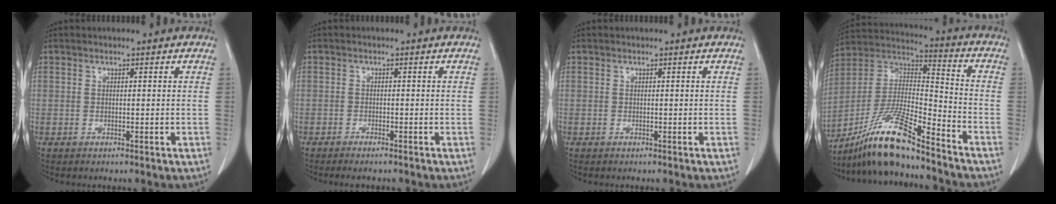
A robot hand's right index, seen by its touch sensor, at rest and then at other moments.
{"total": 2.0, "force": [-1.7, 0.3, 1.0], "torque": [-0.011, -0.002, -0.023]}
{"total": 0.0}
{"total": 15.5, "force": [-12.4, 0.8, 9.2], "torque": [-0.178, 0.000, -0.229]}